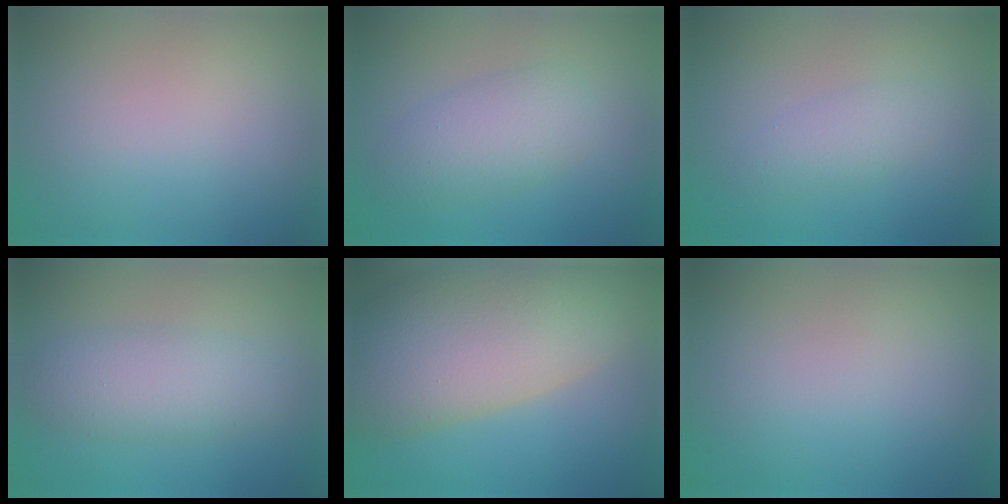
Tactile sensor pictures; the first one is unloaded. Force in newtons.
{"total": 3.7, "press": 3.7, "slide": 0.2}
{"total": 1.9, "press": 1.9, "slide": 0.1}
{"total": 3.9, "press": 3.9, "slide": 0.0}
{"total": 12.7, "press": 12.7, "slide": 0.9}
{"total": 0.0}